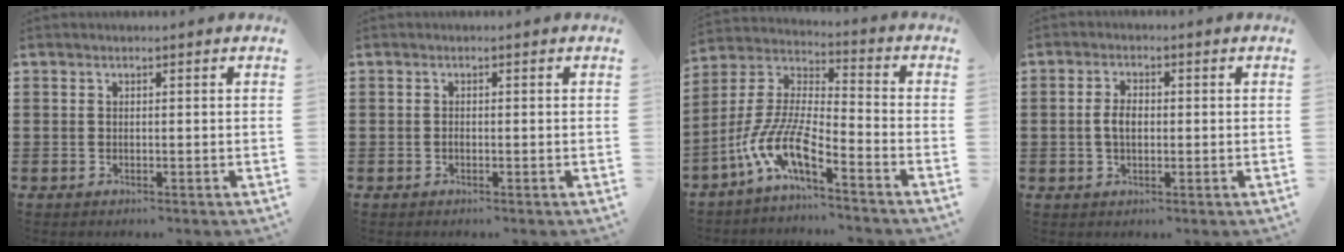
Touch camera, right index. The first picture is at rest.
{"total": 0.6, "force": [-0.4, 0.3, 0.4], "torque": [-0.009, -0.002, -0.006]}
{"total": 10.1, "force": [-7.0, 2.3, 6.8], "torque": [-0.177, -0.022, -0.146]}
{"total": 3.2, "force": [-0.2, 1.9, 2.6], "torque": [-0.059, 0.005, -0.007]}